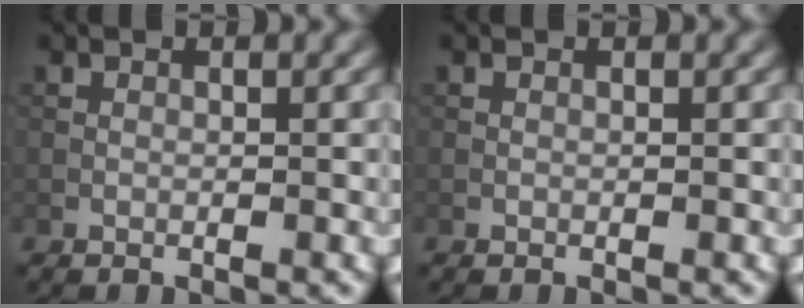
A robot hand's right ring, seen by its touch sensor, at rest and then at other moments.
{"total": 0.0}